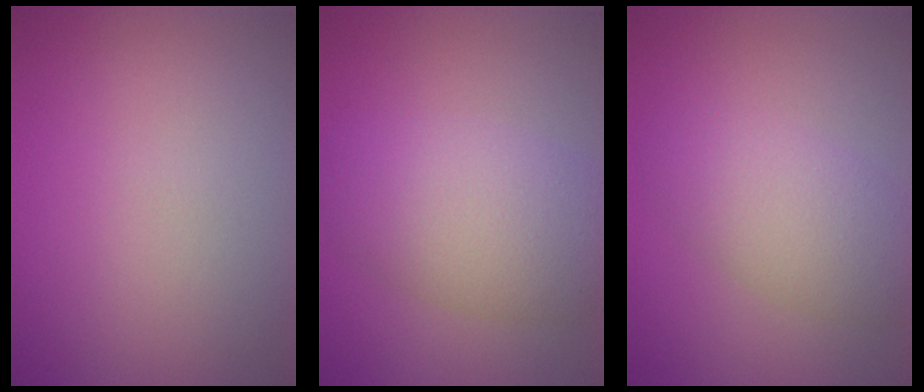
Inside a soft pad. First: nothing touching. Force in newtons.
{"total": 6.9, "press": 6.9, "slide": 0.4}
{"total": 4.6, "press": 4.6, "slide": 0.1}